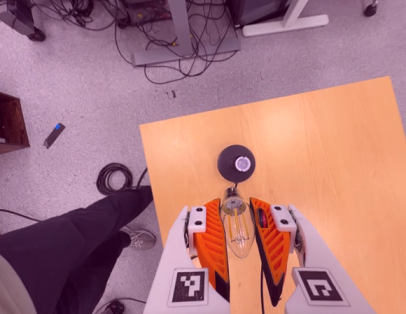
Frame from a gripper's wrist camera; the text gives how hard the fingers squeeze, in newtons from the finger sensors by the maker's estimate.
{"total": 19.3, "left": 20.7, "right": 17.9}